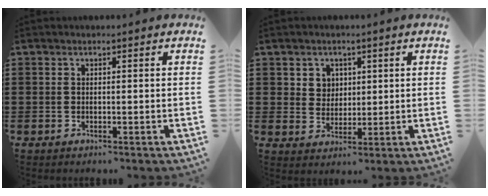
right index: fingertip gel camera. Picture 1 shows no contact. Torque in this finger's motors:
{"motor_torque": [0.04, -0.02, 0.04, 0.03]}